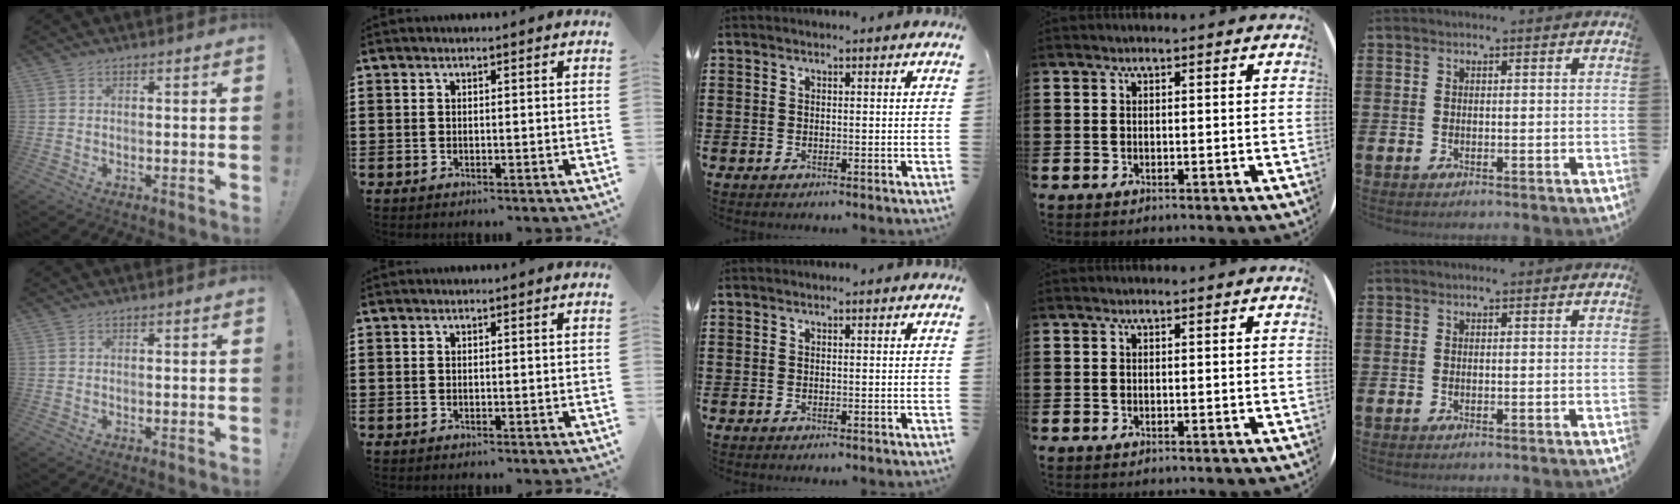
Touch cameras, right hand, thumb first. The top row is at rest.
{}